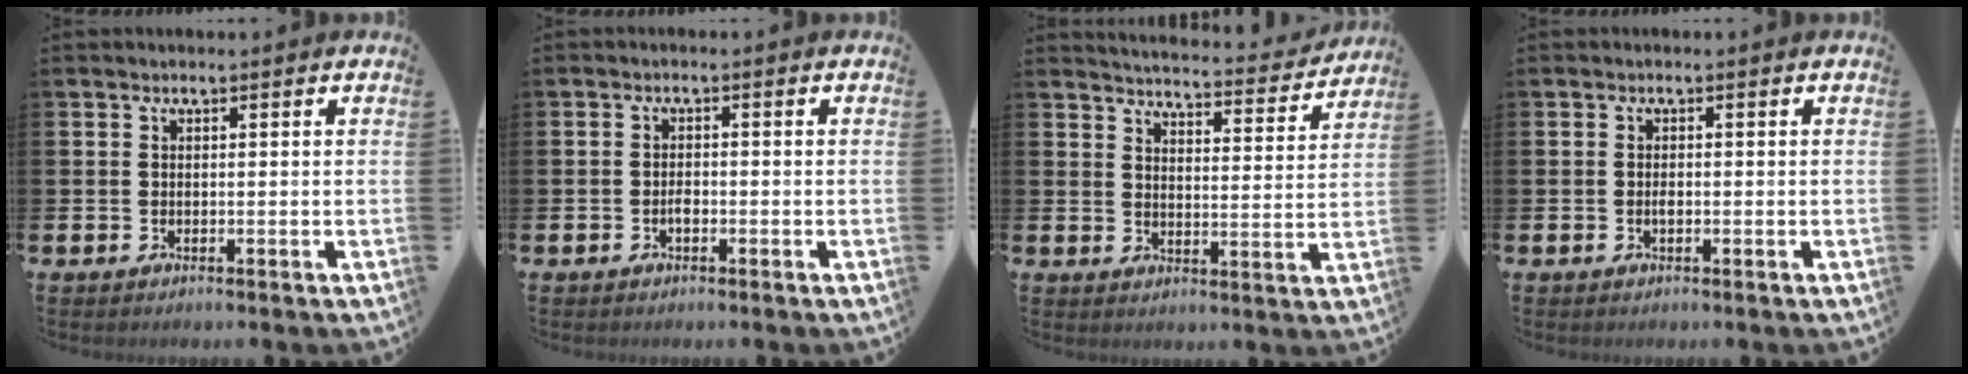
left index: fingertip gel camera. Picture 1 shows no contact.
{"total": 1.3, "force": [-0.5, 0.6, 1.0], "torque": [-0.017, -0.001, -0.010]}
{"total": 4.6, "force": [4.6, 0.4, 0.6], "torque": [-0.026, -0.041, 0.076]}
{"total": 0.8, "force": [-0.2, 0.3, 0.7], "torque": [-0.021, 0.002, -0.003]}